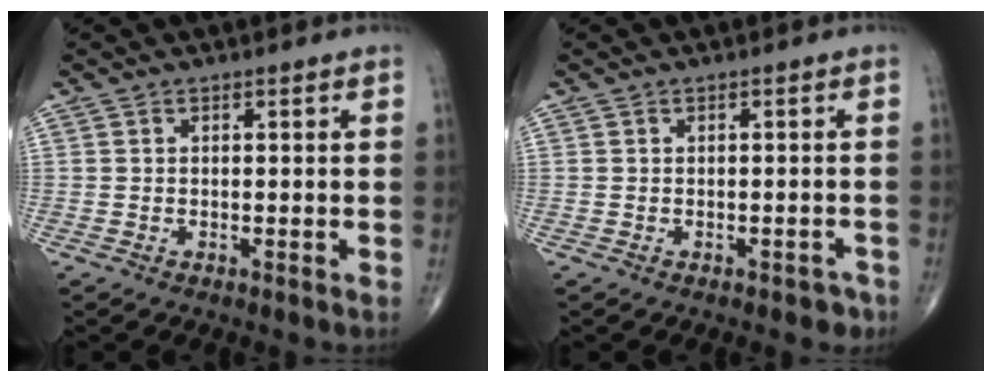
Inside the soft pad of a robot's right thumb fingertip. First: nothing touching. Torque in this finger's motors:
{"motor_torque": [-0.01, 0.21, -0.09, -0.14, 0.00]}